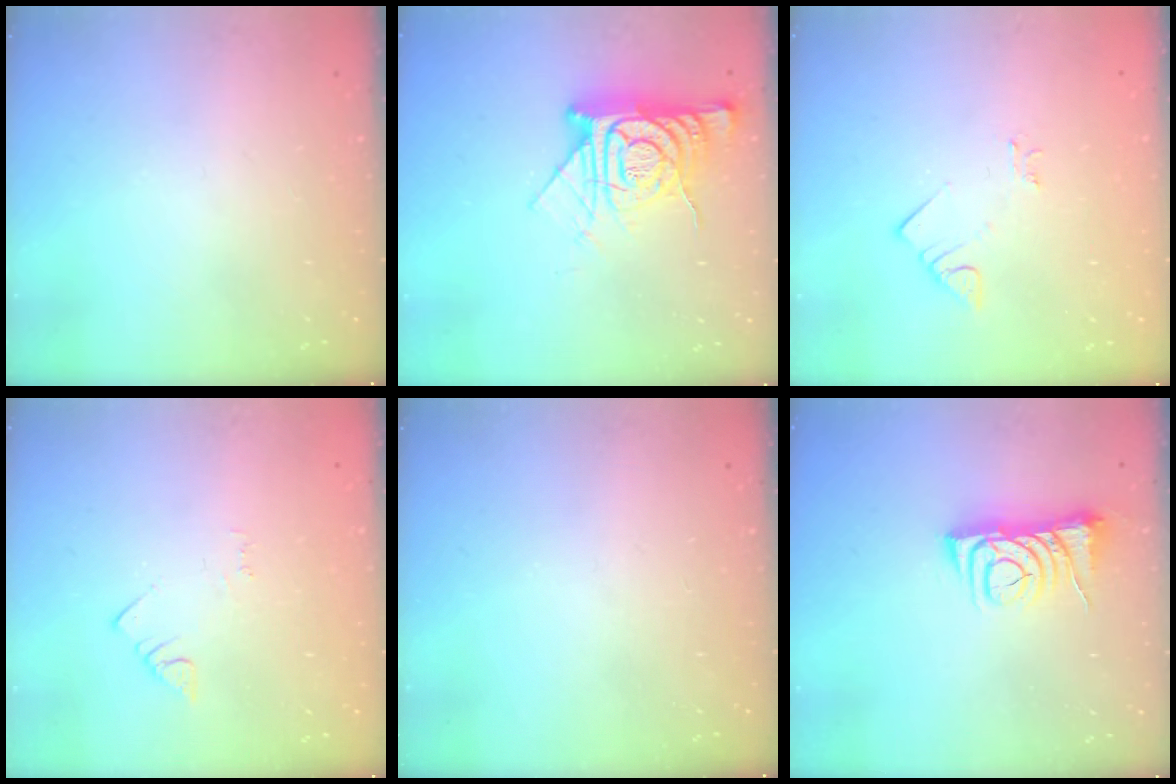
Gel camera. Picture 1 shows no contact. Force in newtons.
{"total": 14.6, "press": 14.5, "slide": 1.4}
{"total": 3.2, "press": 3.2, "slide": 0.1}
{"total": 1.5, "press": 1.5, "slide": 0.3}
{"total": 0.0}
{"total": 7.3, "press": 7.2, "slide": 0.9}